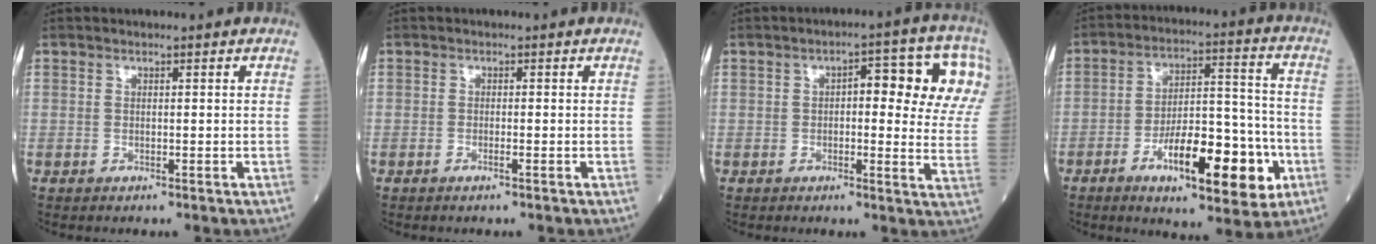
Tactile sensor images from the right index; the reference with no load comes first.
{"total": 0.9, "force": [-0.5, -0.1, 0.7], "torque": [-0.016, 0.000, -0.008]}
{"total": 13.6, "force": [3.9, 4.4, 12.3], "torque": [-0.146, 0.026, 0.037]}
{"total": 15.5, "force": [-6.3, 4.6, 13.4], "torque": [-0.208, 0.011, -0.093]}